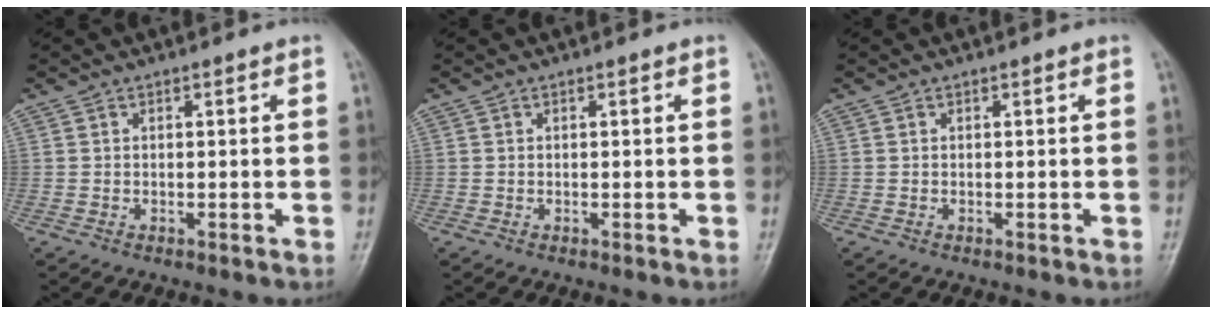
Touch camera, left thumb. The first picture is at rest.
{"total": 0.0}
{"total": 0.0}